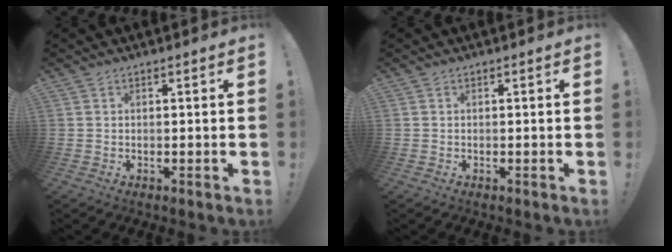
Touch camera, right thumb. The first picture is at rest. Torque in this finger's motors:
{"motor_torque": [0.11, -0.01, 0.32, -0.31, 0.00]}